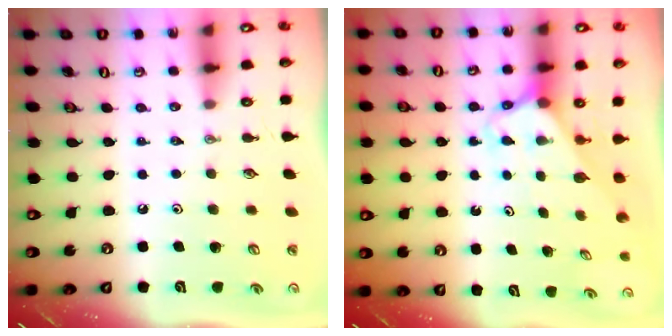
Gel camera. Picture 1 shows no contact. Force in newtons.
{"total": 2.5, "press": 2.5, "slide": 0.2}